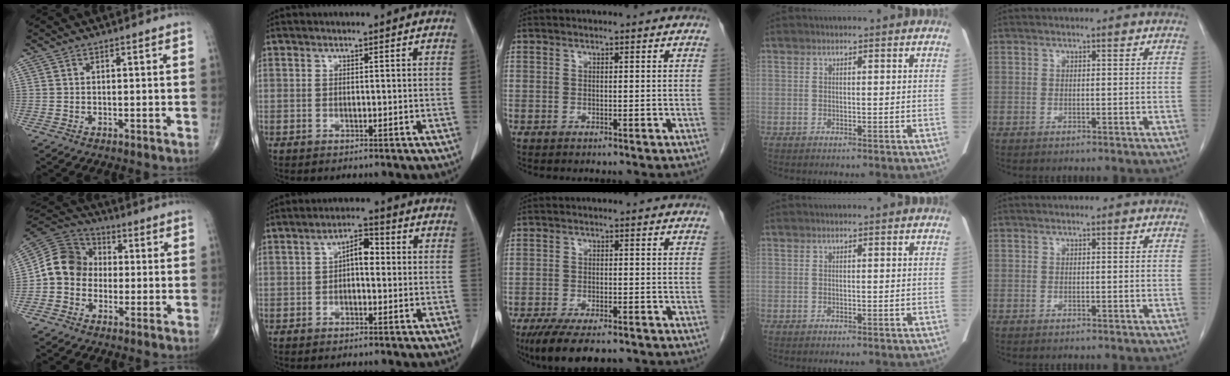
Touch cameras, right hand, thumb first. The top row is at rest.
{"thumb": {"total": 10.0, "force": [-1.0, 8.8, 4.8], "torque": [-0.071, 0.039, -0.034]}, "index": {"total": 4.8, "force": [0.1, 2.1, 4.3], "torque": [-0.075, 0.024, -0.002]}, "middle": {"total": 9.3, "force": [-7.0, 2.9, 5.4], "torque": [-0.083, -0.014, -0.107]}}